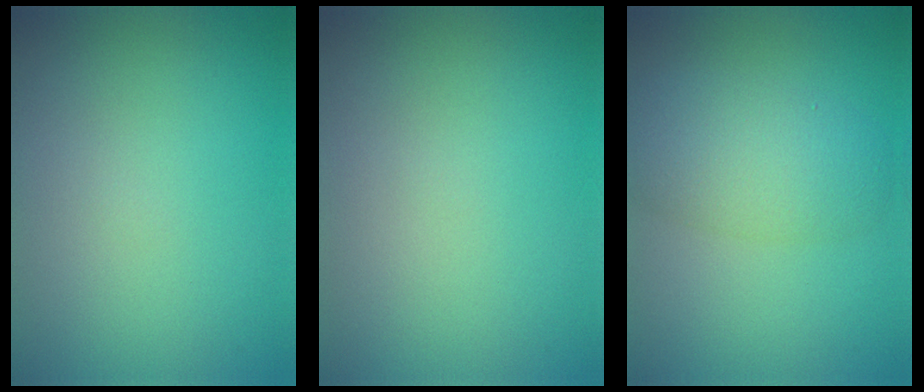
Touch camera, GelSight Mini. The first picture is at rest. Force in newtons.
{"total": 0.0}
{"total": 4.7, "press": 4.7, "slide": 0.2}